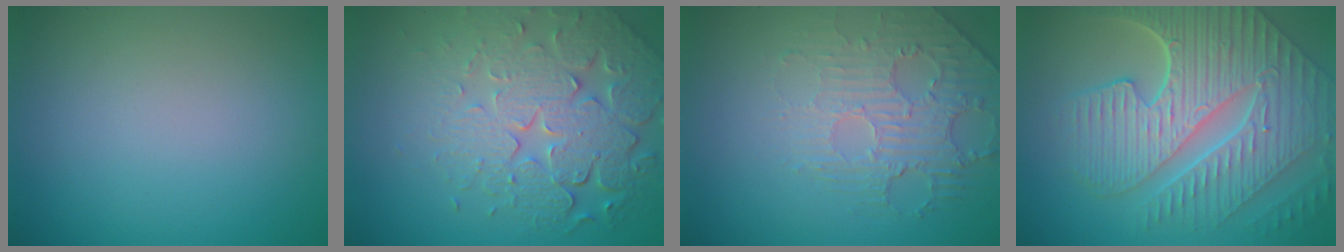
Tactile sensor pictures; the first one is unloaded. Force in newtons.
{"total": 7.6, "press": 5.5, "slide": 5.3}
{"total": 2.5, "press": 1.9, "slide": 1.6}
{"total": 10.6, "press": 7.3, "slide": 7.7}